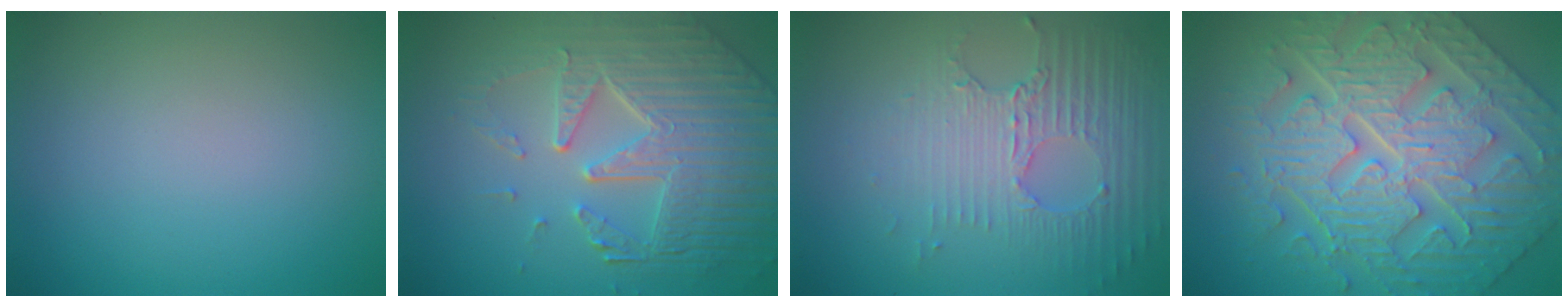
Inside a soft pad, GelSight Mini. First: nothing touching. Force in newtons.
{"total": 8.0, "press": 5.6, "slide": 5.7}
{"total": 5.3, "press": 3.3, "slide": 4.1}
{"total": 8.9, "press": 7.2, "slide": 5.1}